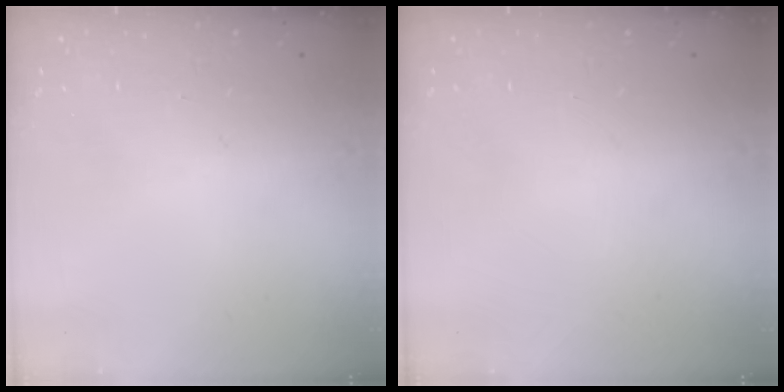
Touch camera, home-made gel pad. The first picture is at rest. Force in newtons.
{"total": 0.0}